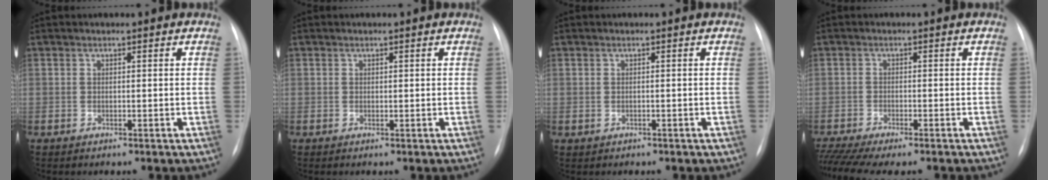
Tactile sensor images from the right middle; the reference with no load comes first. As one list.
[{"total": 0.0}, {"total": 0.5, "force": [-0.3, 0.4, 0.2], "torque": [-0.009, 0.003, 0.001]}, {"total": 9.4, "force": [-8.0, 1.3, 4.8], "torque": [-0.076, -0.007, -0.125]}]